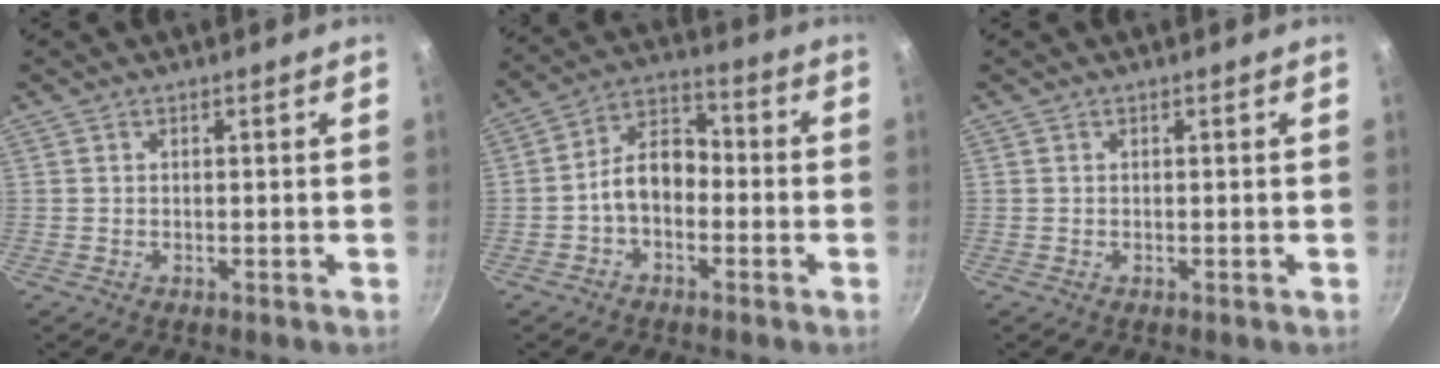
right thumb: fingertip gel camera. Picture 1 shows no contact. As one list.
[{"total": 8.8, "force": [-2.1, 6.1, 6.0], "torque": [-0.069, 0.045, -0.051]}, {"total": 0.0}]